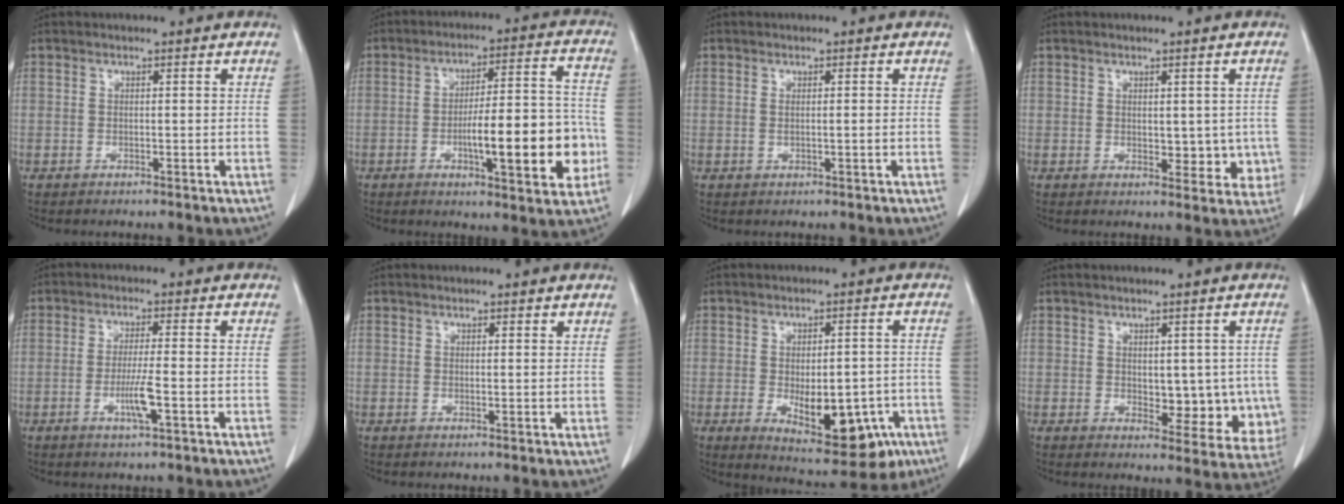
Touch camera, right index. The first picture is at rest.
{"total": 15.2, "force": [-3.9, 3.2, 14.3], "torque": [-0.210, 0.015, -0.055]}
{"total": 1.2, "force": [-0.1, 0.0, 1.2], "torque": [-0.027, -0.003, 0.001]}
{"total": 5.0, "force": [0.0, 3.1, 4.0], "torque": [-0.028, -0.004, 0.005]}
{"total": 4.8, "force": [-1.6, 0.0, 4.6], "torque": [-0.087, -0.009, -0.029]}
{"total": 1.6, "force": [1.3, 0.3, 0.8], "torque": [-0.013, -0.003, 0.019]}
{"total": 12.8, "force": [-4.6, 5.8, 10.4], "torque": [-0.133, 0.000, -0.049]}
{"total": 8.6, "force": [0.1, 4.8, 7.1], "torque": [-0.073, -0.008, 0.014]}